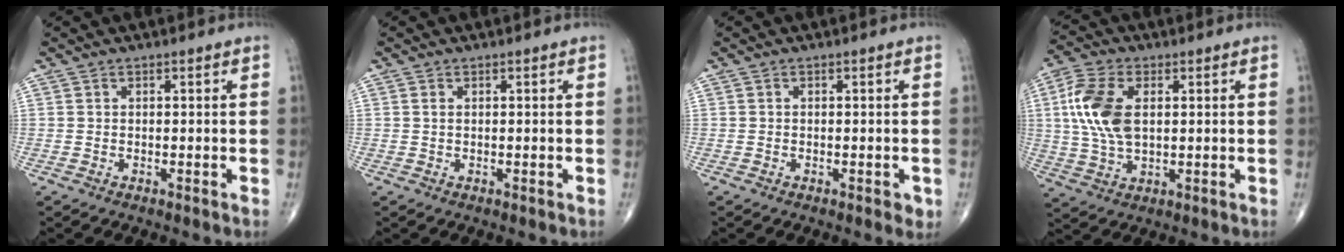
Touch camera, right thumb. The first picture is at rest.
{"total": 0.6, "force": [0.2, 0.3, 0.5], "torque": [-0.012, 0.006, 0.005]}
{"total": 1.6, "force": [-0.5, 0.8, 1.2], "torque": [-0.012, -0.001, -0.007]}
{"total": 11.8, "force": [2.1, 6.6, 9.6], "torque": [-0.206, 0.003, 0.040]}